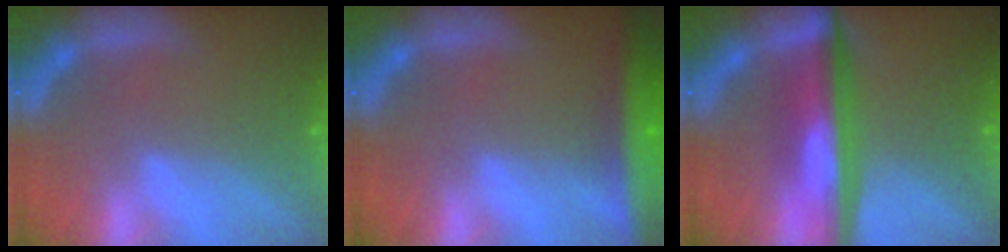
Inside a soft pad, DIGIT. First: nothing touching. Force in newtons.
{"total": 8.0}
{"total": 7.6}